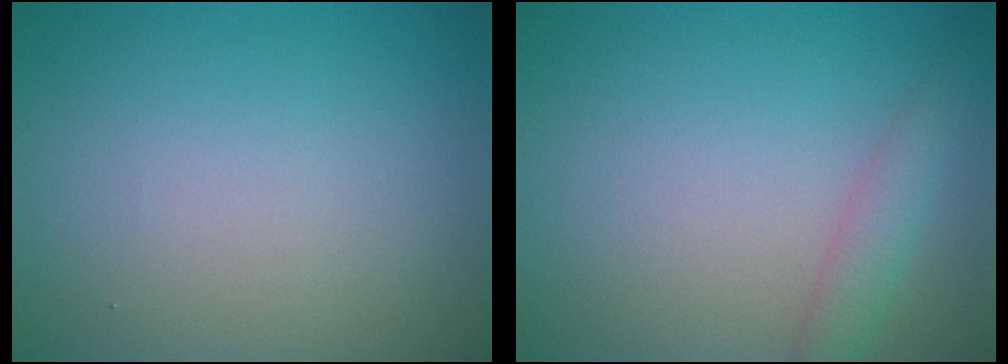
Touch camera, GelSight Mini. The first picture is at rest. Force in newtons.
{"total": 2.1, "press": 2.1, "slide": 0.1}